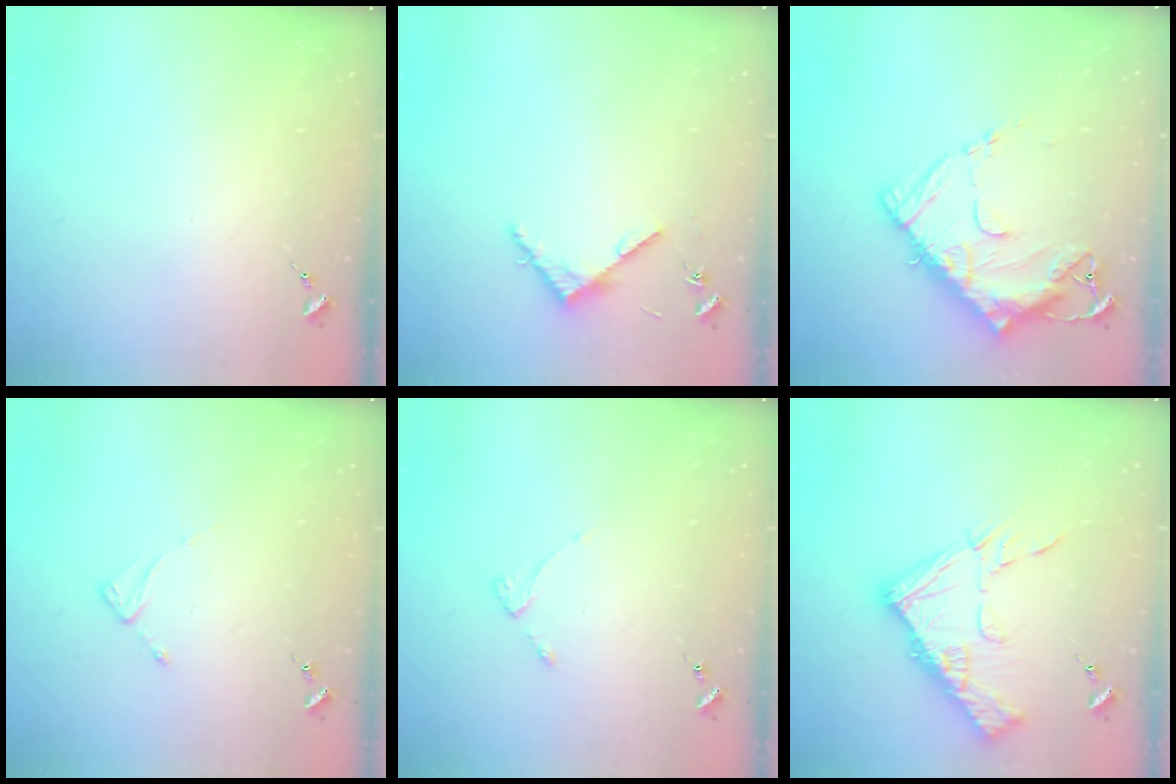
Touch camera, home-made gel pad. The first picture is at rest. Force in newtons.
{"total": 4.2, "press": 4.2, "slide": 0.4}
{"total": 16.9, "press": 16.8, "slide": 1.6}
{"total": 2.4, "press": 2.4, "slide": 0.3}
{"total": 2.7, "press": 2.6, "slide": 0.5}
{"total": 16.7, "press": 16.6, "slide": 1.8}